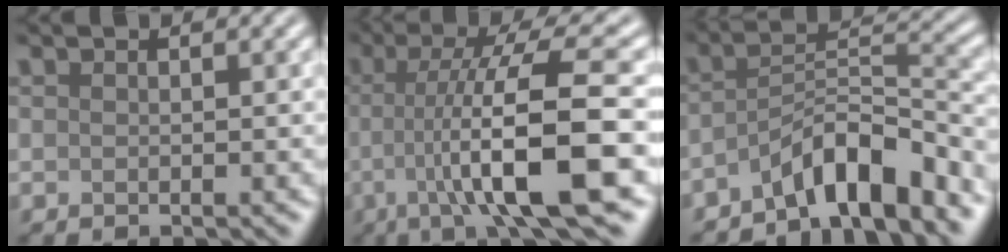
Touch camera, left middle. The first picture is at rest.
{"total": 10.1, "force": [-1.8, 1.8, 9.8], "torque": [-0.141, 0.006, -0.033]}
{"total": 6.7, "force": [-4.8, 1.5, 4.4], "torque": [-0.068, 0.012, -0.086]}